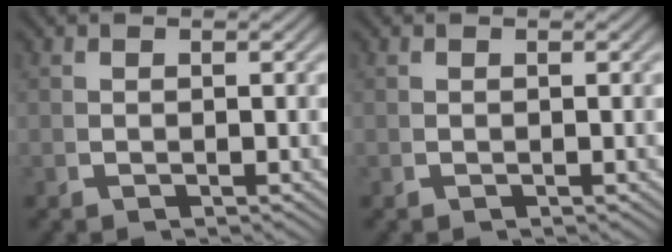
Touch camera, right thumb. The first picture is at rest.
{"total": 0.0}